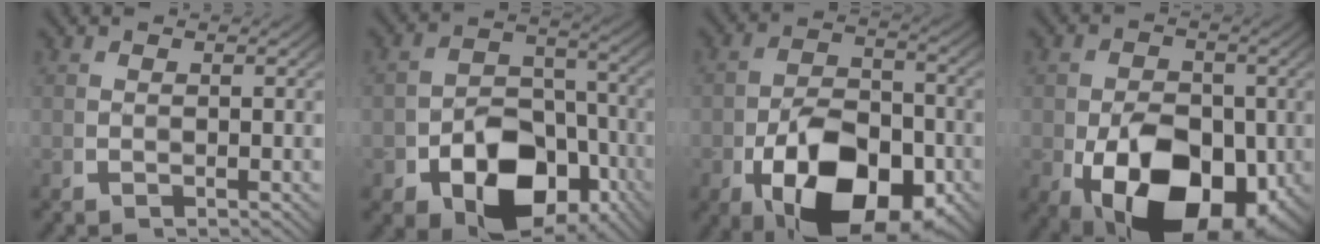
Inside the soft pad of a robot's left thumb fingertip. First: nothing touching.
{"total": 11.5, "force": [-3.8, 8.0, 7.4], "torque": [-0.125, -0.054, -0.038]}
{"total": 14.2, "force": [-3.7, 9.0, 10.4], "torque": [-0.189, -0.065, -0.031]}
{"total": 16.7, "force": [-3.7, 11.2, 11.9], "torque": [-0.215, -0.083, -0.016]}